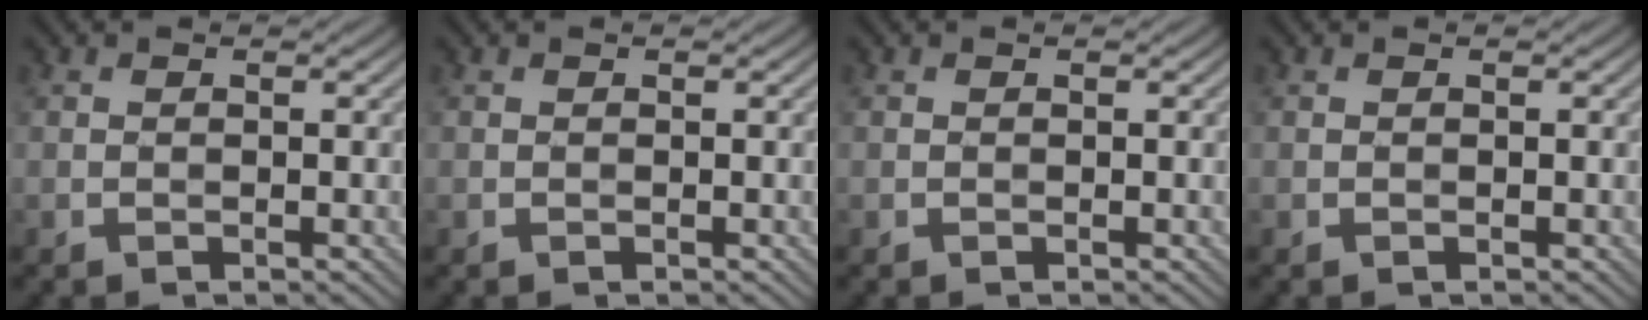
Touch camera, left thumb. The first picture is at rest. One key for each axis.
{"total": 0.0}
{"total": 0.0}
{"total": 0.0}